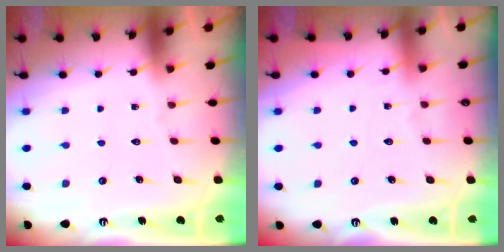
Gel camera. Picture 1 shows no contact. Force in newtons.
{"total": 3.6, "press": 3.6, "slide": 0.4}